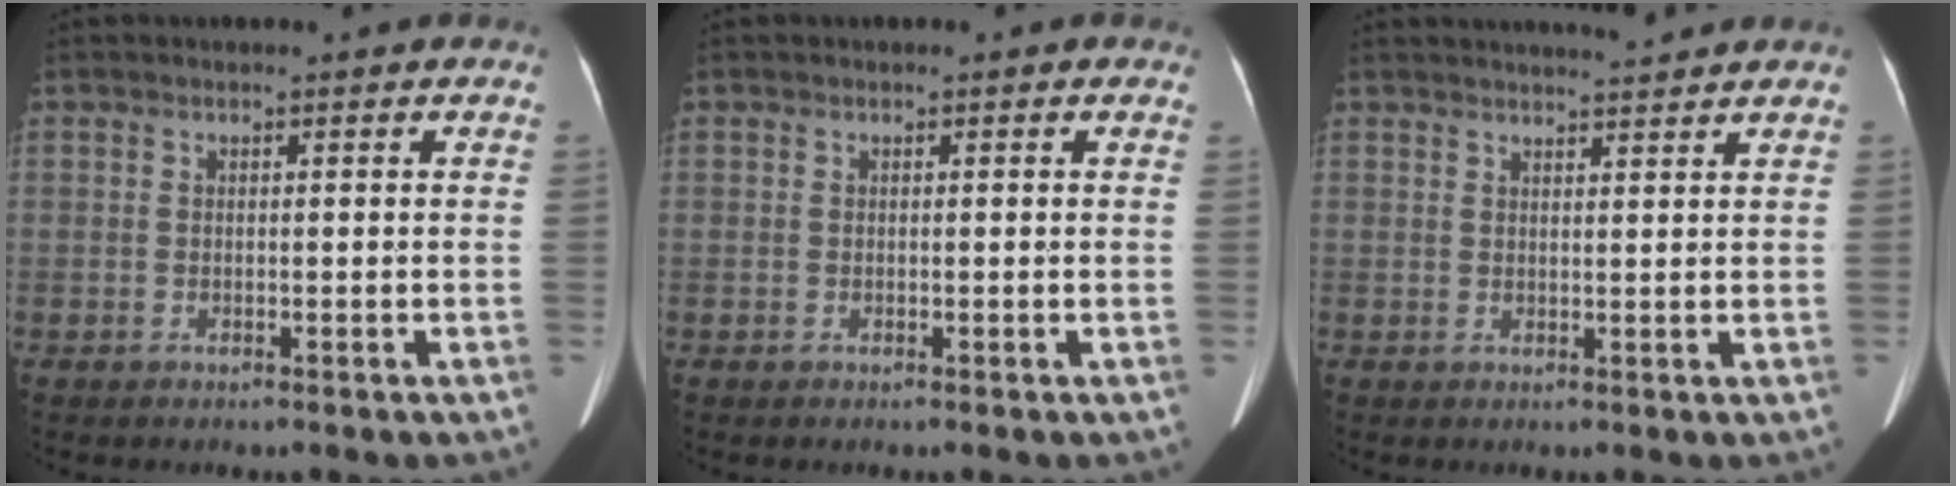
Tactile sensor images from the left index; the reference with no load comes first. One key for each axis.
{"total": 0.0}
{"total": 4.7, "fx": 4.4, "fy": -0.5, "fz": 1.3, "tx": -0.020, "ty": 0.009, "tz": 0.059}